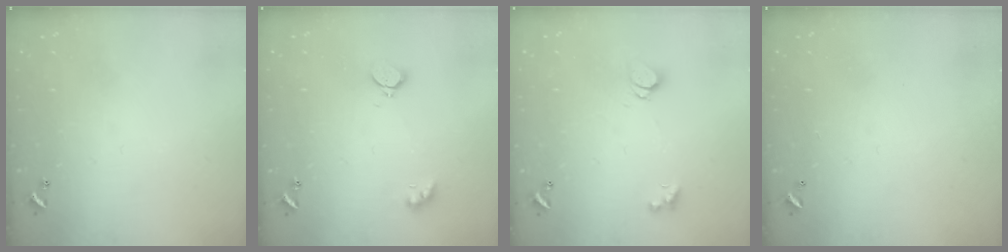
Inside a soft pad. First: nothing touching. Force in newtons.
{"total": 2.8, "press": 2.7, "slide": 0.6}
{"total": 1.6, "press": 1.6, "slide": 0.2}
{"total": 2.9, "press": 2.9, "slide": 0.1}